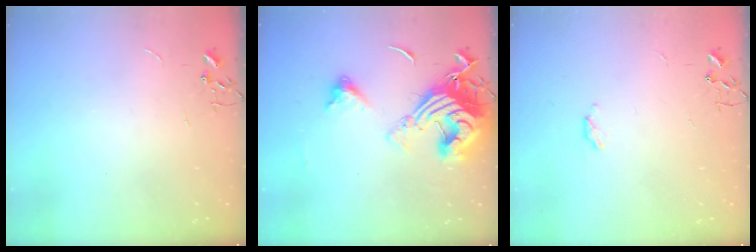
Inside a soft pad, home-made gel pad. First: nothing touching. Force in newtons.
{"total": 18.1, "press": 18.0, "slide": 1.9}
{"total": 2.8, "press": 2.8, "slide": 0.5}